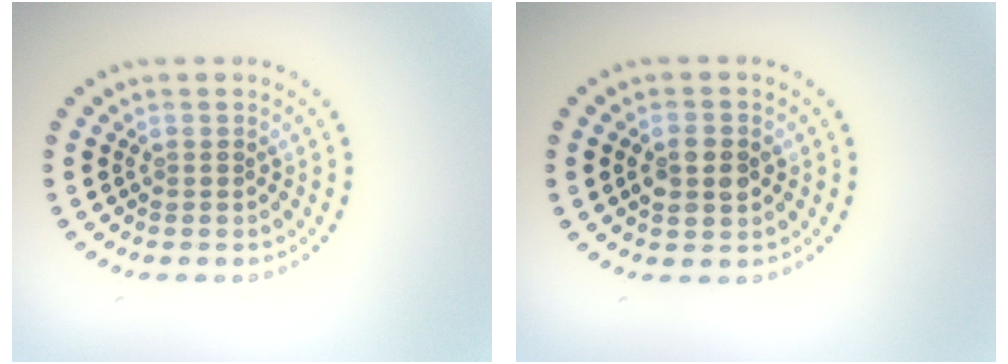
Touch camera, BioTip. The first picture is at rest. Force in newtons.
{"total": 2.8, "press": 2.8, "slide": 0.2}